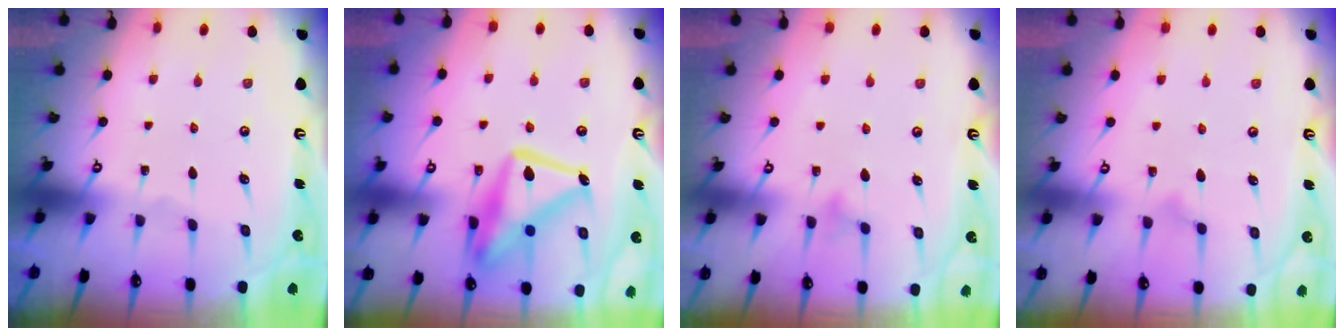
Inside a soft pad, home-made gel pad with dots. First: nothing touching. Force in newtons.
{"total": 17.5, "press": 17.4, "slide": 1.6}
{"total": 7.6, "press": 7.6, "slide": 0.7}
{"total": 8.6, "press": 8.6, "slide": 0.3}